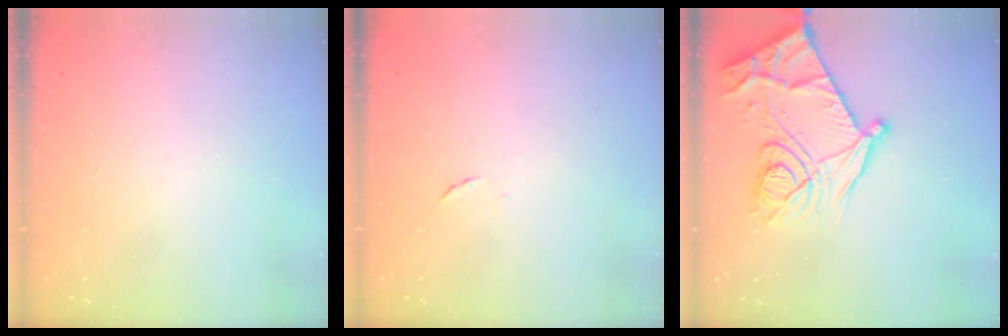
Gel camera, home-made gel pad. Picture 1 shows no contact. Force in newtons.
{"total": 4.5, "press": 4.5, "slide": 0.5}
{"total": 22.3, "press": 22.3, "slide": 0.4}